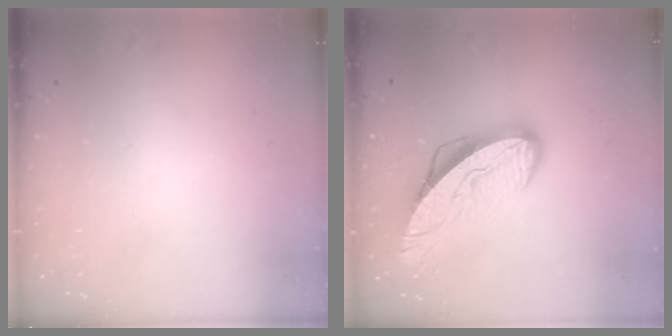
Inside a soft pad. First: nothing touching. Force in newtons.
{"total": 14.1, "press": 14.0, "slide": 1.3}